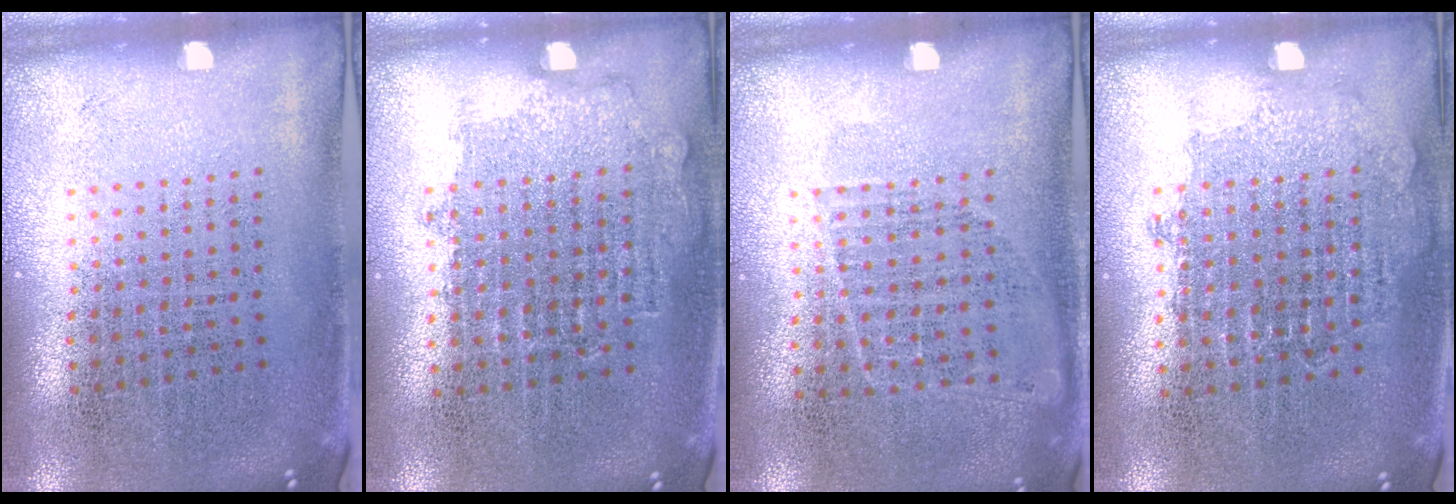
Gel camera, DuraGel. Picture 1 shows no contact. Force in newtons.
{"total": 0.9, "press": 0.8, "slide": 0.3}
{"total": 0.9, "press": 0.8, "slide": 0.4}
{"total": 0.7, "press": 0.7, "slide": 0.2}